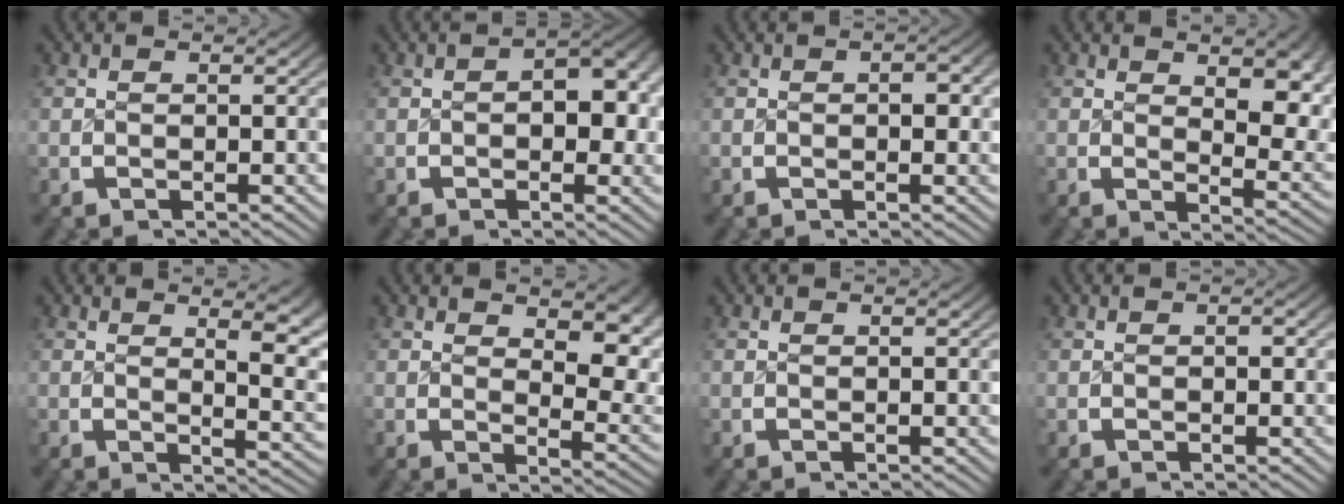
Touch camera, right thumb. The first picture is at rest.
{"total": 4.6, "force": [-0.2, 2.7, 3.8], "torque": [-0.055, -0.013, 0.000]}
{"total": 1.5, "force": [-0.1, 0.9, 1.2], "torque": [-0.021, -0.005, -0.002]}
{"total": 5.0, "force": [1.9, 2.3, 4.0], "torque": [-0.043, -0.015, 0.031]}
{"total": 4.8, "force": [1.4, 1.8, 4.2], "torque": [-0.035, -0.012, 0.024]}
{"total": 5.5, "force": [1.7, 2.9, 4.3], "torque": [-0.042, -0.018, 0.034]}
{"total": 0.0}
{"total": 0.6, "force": [-0.1, 0.5, 0.4], "torque": [-0.008, -0.004, -0.002]}